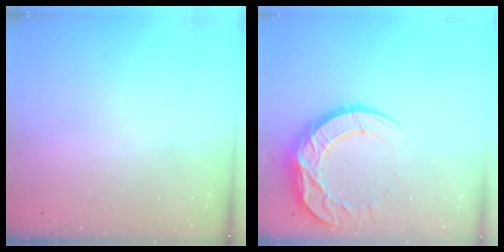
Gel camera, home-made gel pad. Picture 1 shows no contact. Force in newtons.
{"total": 14.6, "press": 14.6, "slide": 1.1}